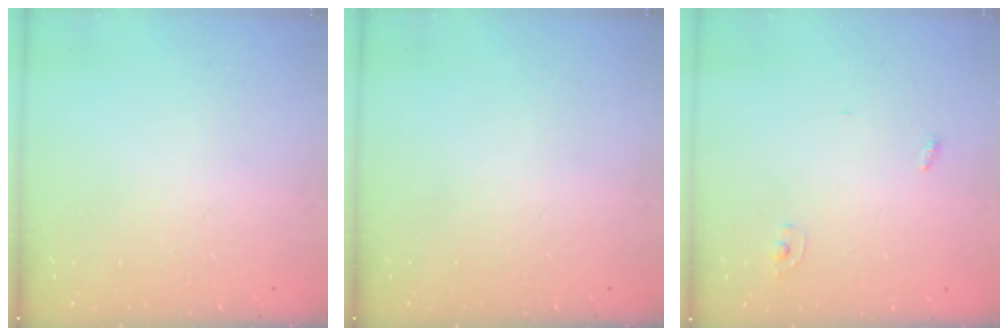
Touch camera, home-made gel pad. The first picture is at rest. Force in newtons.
{"total": 0.0}
{"total": 2.8, "press": 2.8, "slide": 0.1}